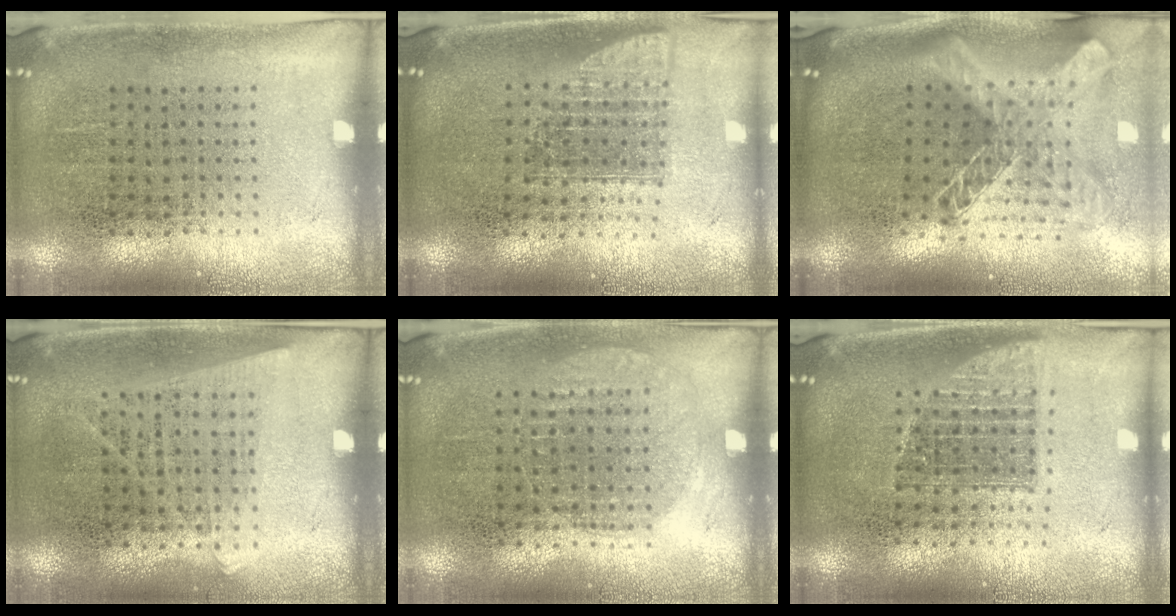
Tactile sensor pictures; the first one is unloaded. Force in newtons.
{"total": 1.5, "press": 1.1, "slide": 0.9}
{"total": 2.5, "press": 1.8, "slide": 1.8}
{"total": 1.2, "press": 1.0, "slide": 0.5}
{"total": 1.0, "press": 0.9, "slide": 0.4}
{"total": 1.3, "press": 1.1, "slide": 0.7}